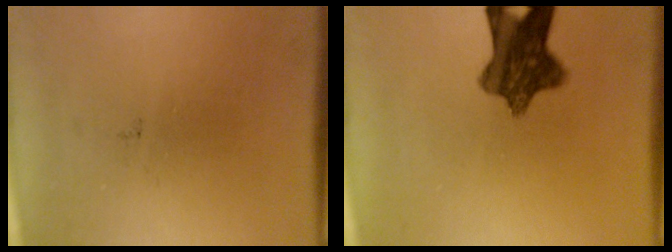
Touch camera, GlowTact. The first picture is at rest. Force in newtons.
{"total": 9.1}